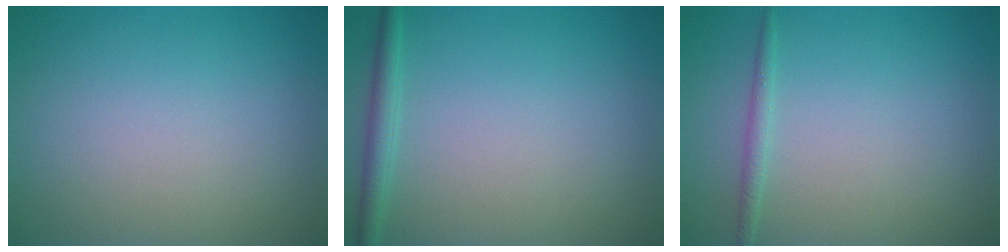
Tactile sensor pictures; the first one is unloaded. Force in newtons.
{"total": 1.7, "press": 1.7, "slide": 0.1}
{"total": 1.1, "press": 1.1, "slide": 0.1}